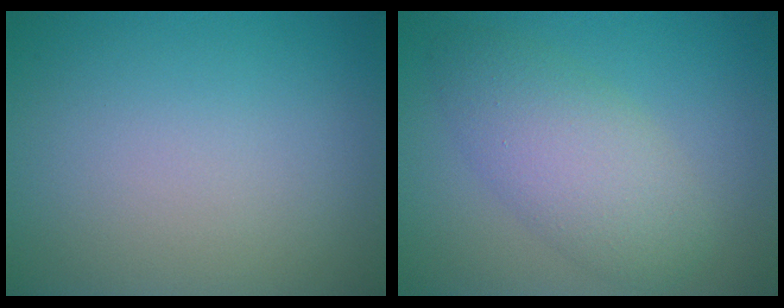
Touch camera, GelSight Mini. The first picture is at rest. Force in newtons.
{"total": 5.0, "press": 5.0, "slide": 0.1}